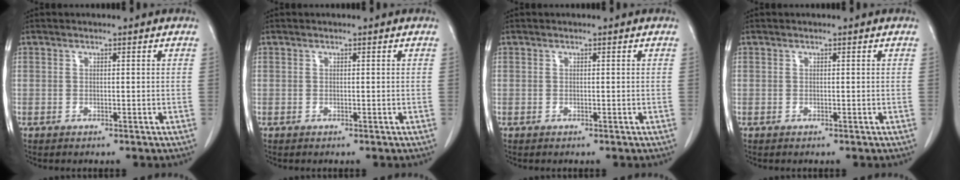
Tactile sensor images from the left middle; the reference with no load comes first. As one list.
[{"total": 0.0}, {"total": 0.0}, {"total": 0.0}]